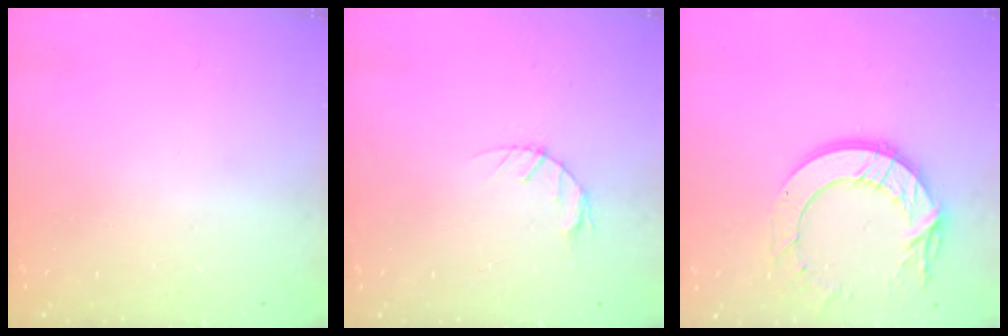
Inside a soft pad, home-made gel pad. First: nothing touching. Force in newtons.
{"total": 3.3, "press": 3.2, "slide": 0.5}
{"total": 14.5, "press": 14.5, "slide": 1.3}